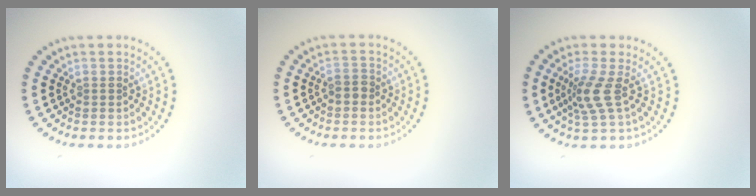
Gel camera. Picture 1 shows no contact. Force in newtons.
{"total": 1.1, "press": 1.0, "slide": 0.5}
{"total": 2.8, "press": 2.0, "slide": 1.9}